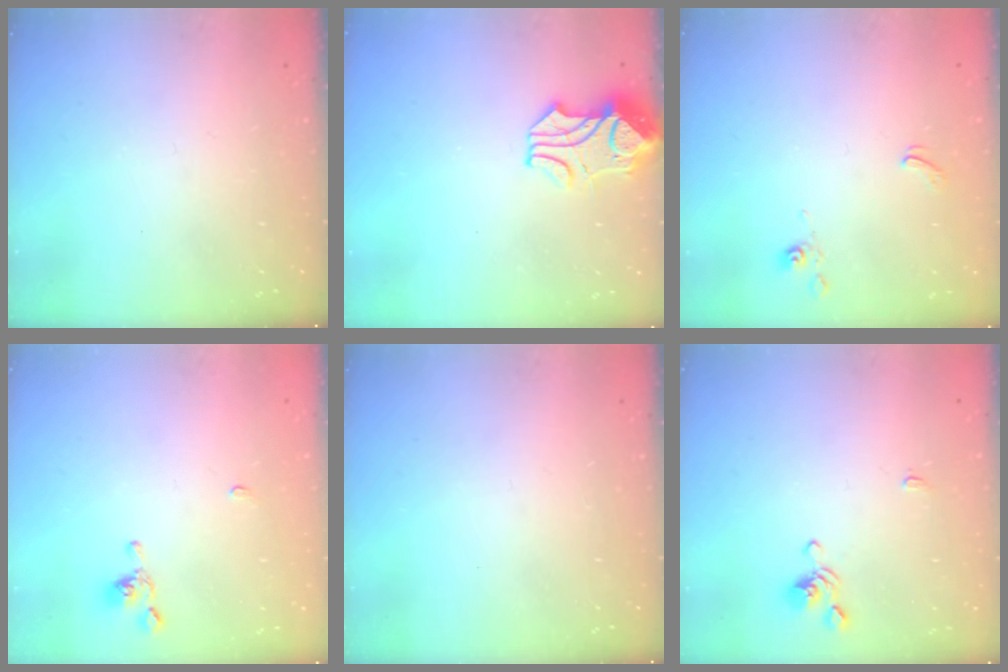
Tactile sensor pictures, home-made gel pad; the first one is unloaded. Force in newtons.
{"total": 2.3, "press": 2.0, "slide": 1.0}
{"total": 2.4, "press": 2.3, "slide": 0.4}
{"total": 0.5, "press": 0.5, "slide": 0.3}
{"total": 0.0}
{"total": 1.0, "press": 0.9, "slide": 0.5}